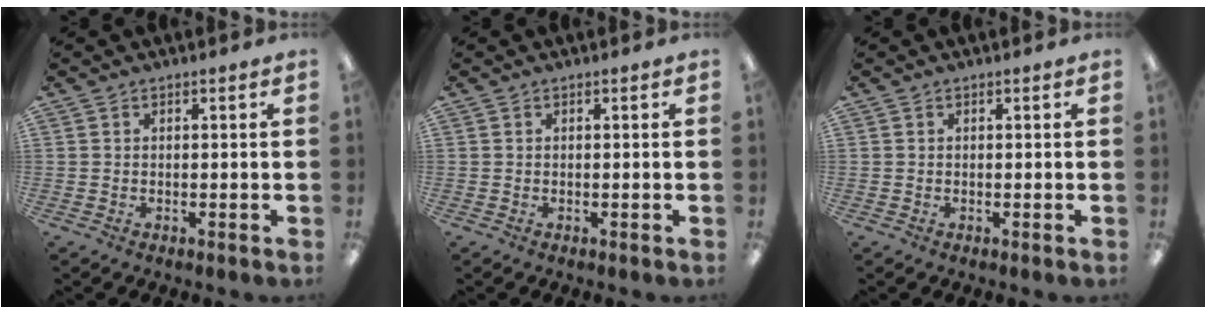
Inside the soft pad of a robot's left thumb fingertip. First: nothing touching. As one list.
[{"total": 0.0}, {"total": 0.0}]